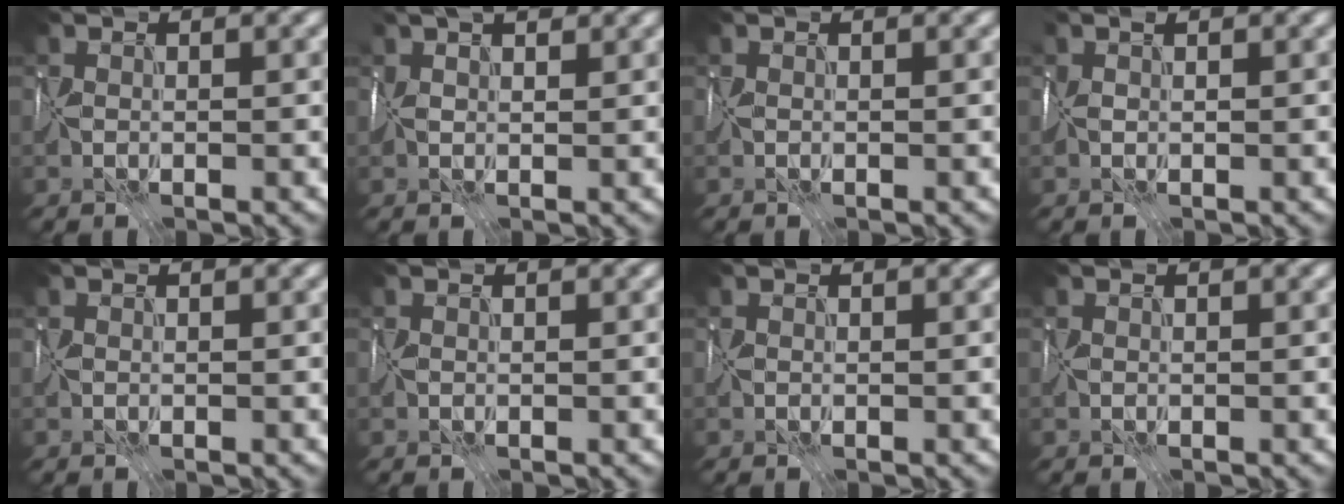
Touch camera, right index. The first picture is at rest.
{"total": 3.3, "force": [2.1, 1.2, 2.2], "torque": [-0.033, 0.013, 0.031]}
{"total": 0.0}
{"total": 0.6, "force": [0.3, 0.2, 0.5], "torque": [-0.011, 0.004, 0.002]}
{"total": 0.0}
{"total": 0.0}
{"total": 0.0}
{"total": 0.0}